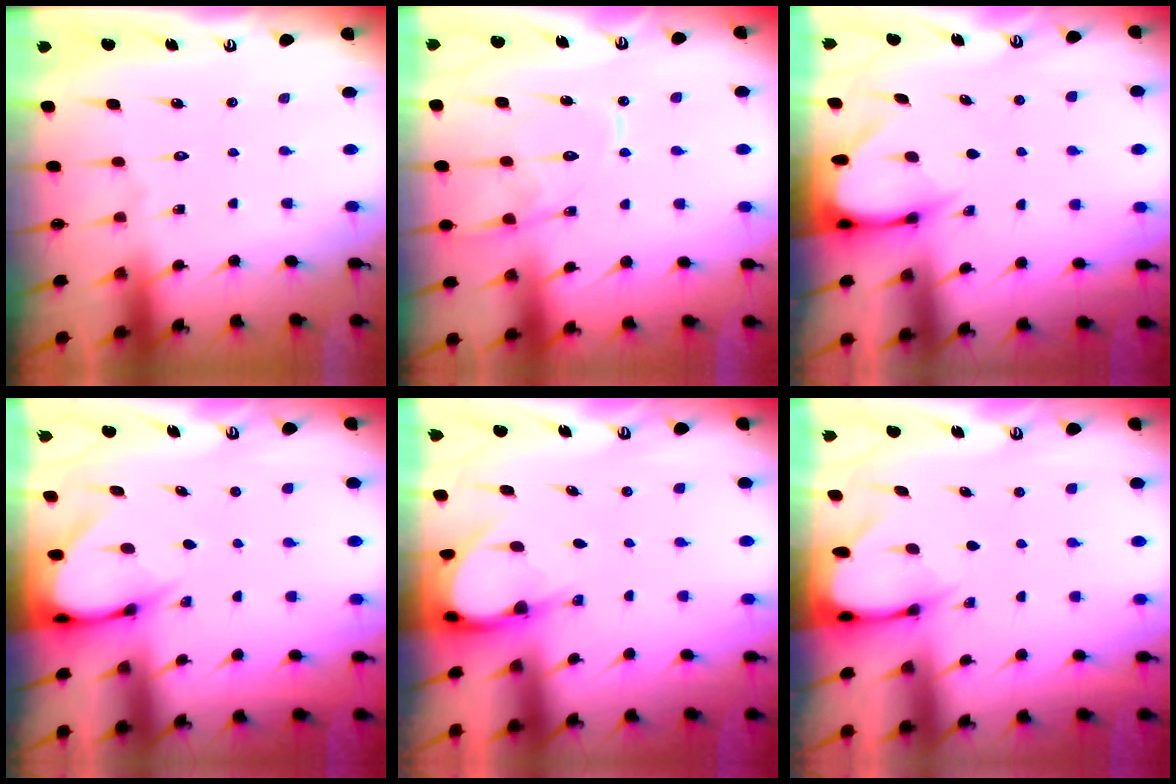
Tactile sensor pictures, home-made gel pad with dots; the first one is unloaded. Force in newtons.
{"total": 13.1, "press": 13.0, "slide": 1.4}
{"total": 3.3, "press": 3.3, "slide": 0.3}
{"total": 3.3, "press": 3.3, "slide": 0.2}
{"total": 3.7, "press": 3.6, "slide": 0.4}
{"total": 2.3, "press": 2.3, "slide": 0.3}